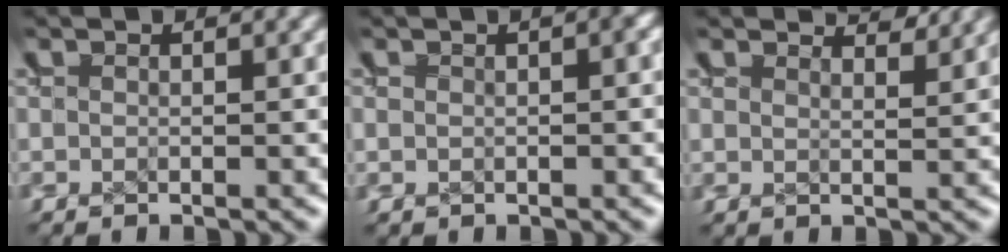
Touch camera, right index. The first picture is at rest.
{"total": 0.6, "force": [0.1, 0.3, 0.5], "torque": [0.000, 0.011, -0.002]}
{"total": 2.8, "force": [2.8, -0.6, 0.1], "torque": [-0.001, -0.001, 0.048]}